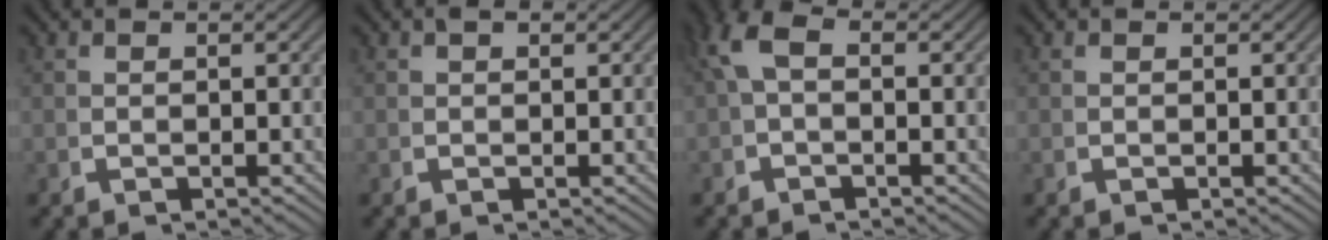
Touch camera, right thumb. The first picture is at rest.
{"total": 0.9, "force": [0.5, 0.6, 0.5], "torque": [-0.008, 0.001, 0.006]}
{"total": 2.4, "force": [0.1, 1.4, 2.0], "torque": [-0.044, 0.002, 0.003]}
{"total": 0.0}